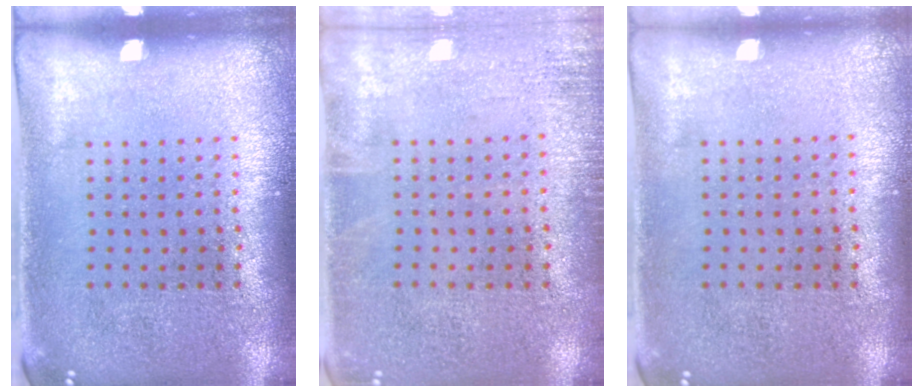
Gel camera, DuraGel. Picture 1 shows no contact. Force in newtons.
{"total": 1.5, "press": 1.5, "slide": 0.2}
{"total": 0.0}